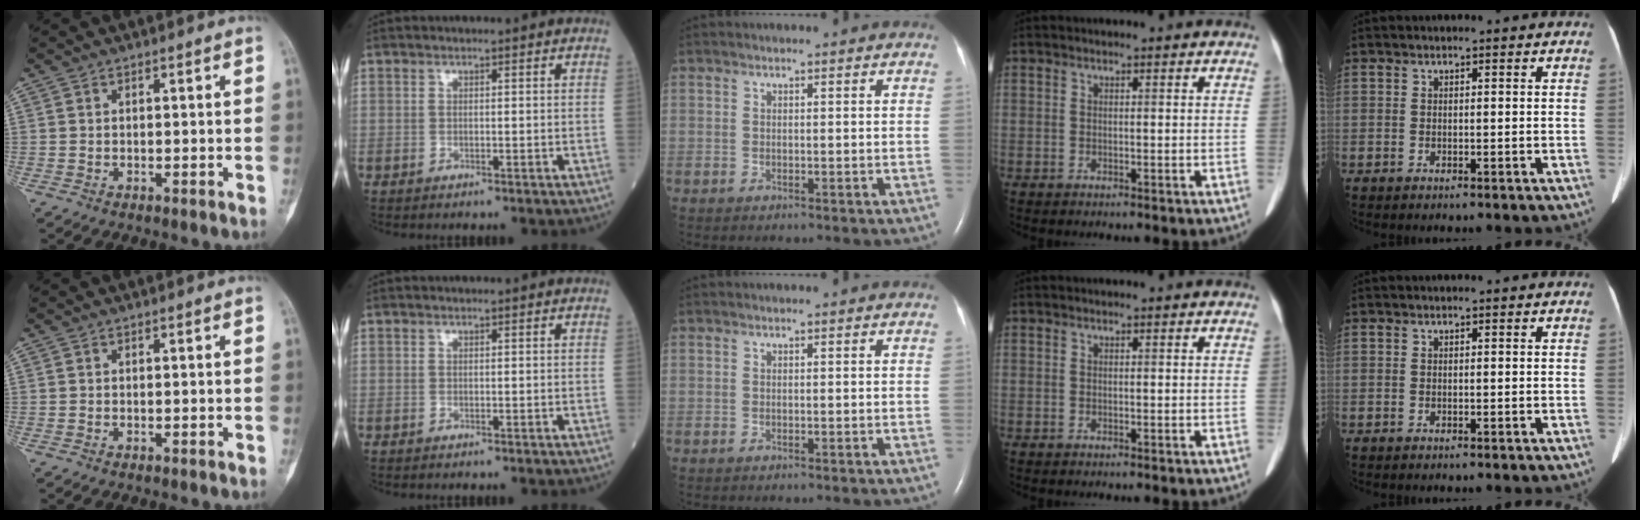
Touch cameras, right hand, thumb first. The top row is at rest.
{}